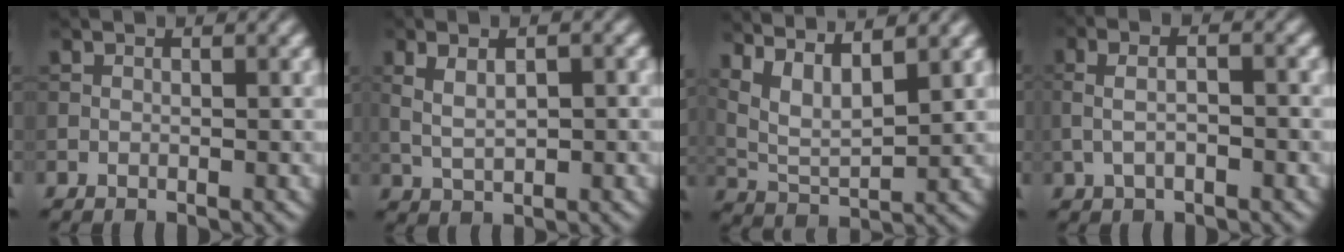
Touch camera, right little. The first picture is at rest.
{"total": 3.2, "force": [0.6, 1.1, 2.9], "torque": [-0.062, 0.001, 0.016]}
{"total": 5.6, "force": [3.6, 1.8, 4.0], "torque": [-0.082, 0.004, 0.069]}
{"total": 3.0, "force": [-0.3, 1.2, 2.7], "torque": [-0.061, 0.001, -0.006]}